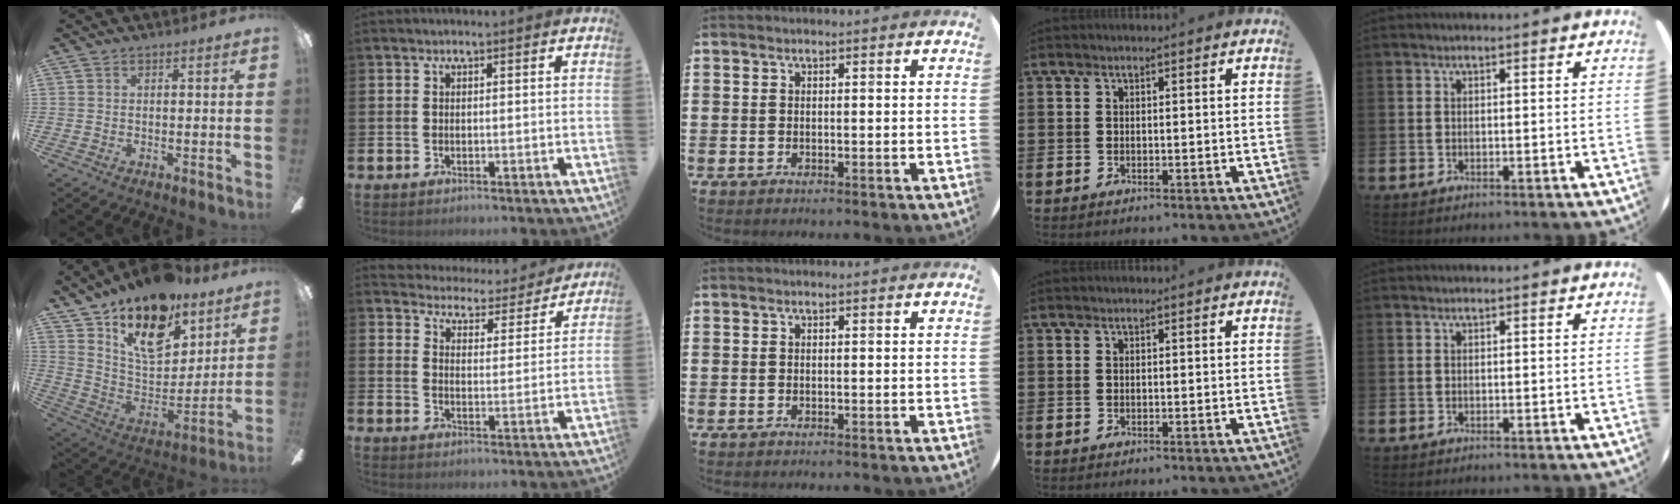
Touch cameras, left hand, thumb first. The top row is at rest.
{"thumb": {"total": 19.5, "force": [13.1, 10.3, 10.2], "torque": [-0.168, -0.075, 0.234]}, "index": {"total": 4.4, "force": [4.2, 1.0, 0.0], "torque": [-0.013, -0.043, 0.066]}}